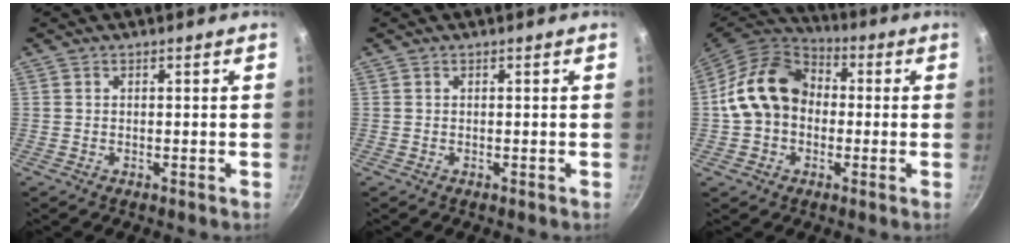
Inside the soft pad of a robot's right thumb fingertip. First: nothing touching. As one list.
[{"total": 0.0}, {"total": 15.2, "force": [0.1, 11.9, 9.4], "torque": [-0.132, 0.035, -0.012]}]